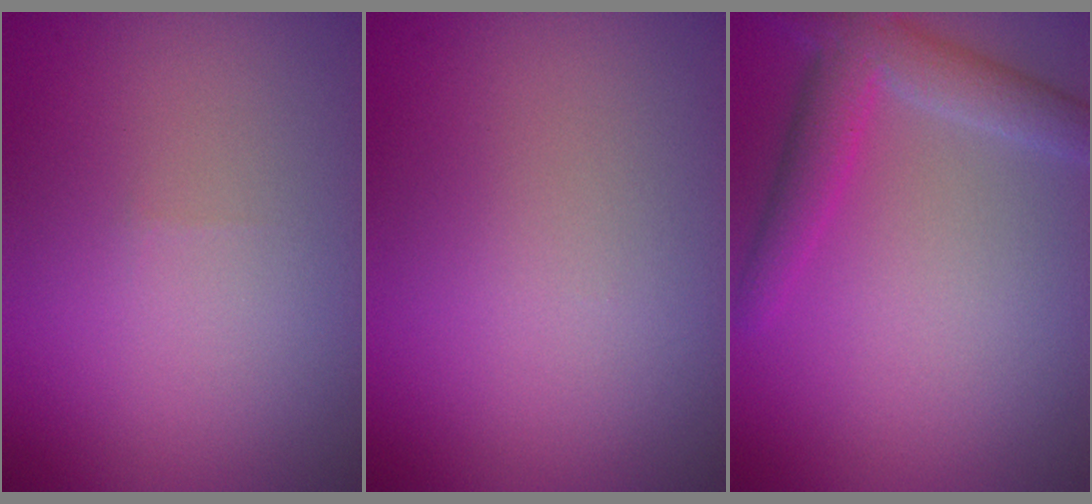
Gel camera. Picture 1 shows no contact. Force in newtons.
{"total": 0.0}
{"total": 4.0, "press": 4.0, "slide": 0.3}